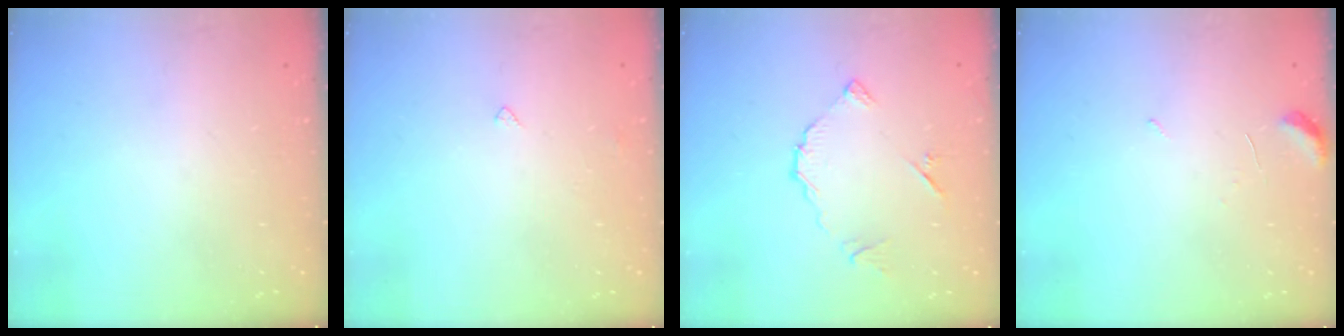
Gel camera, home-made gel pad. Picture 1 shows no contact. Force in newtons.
{"total": 2.8, "press": 2.7, "slide": 0.4}
{"total": 7.4, "press": 7.4, "slide": 0.3}
{"total": 4.6, "press": 4.6, "slide": 0.5}